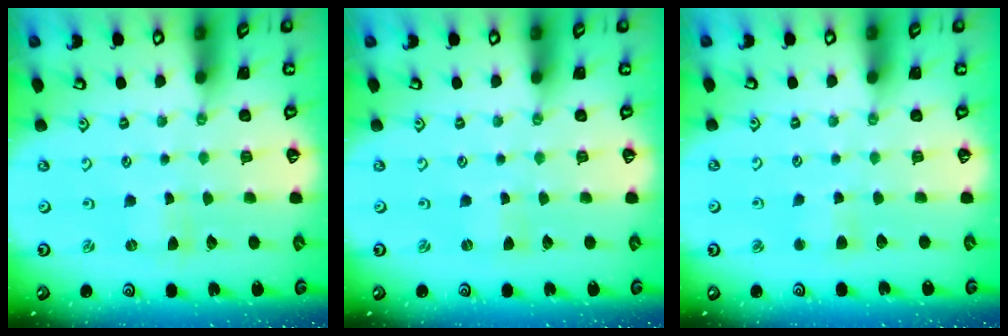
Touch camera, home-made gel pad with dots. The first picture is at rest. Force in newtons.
{"total": 0.0}
{"total": 2.8, "press": 2.8, "slide": 0.5}